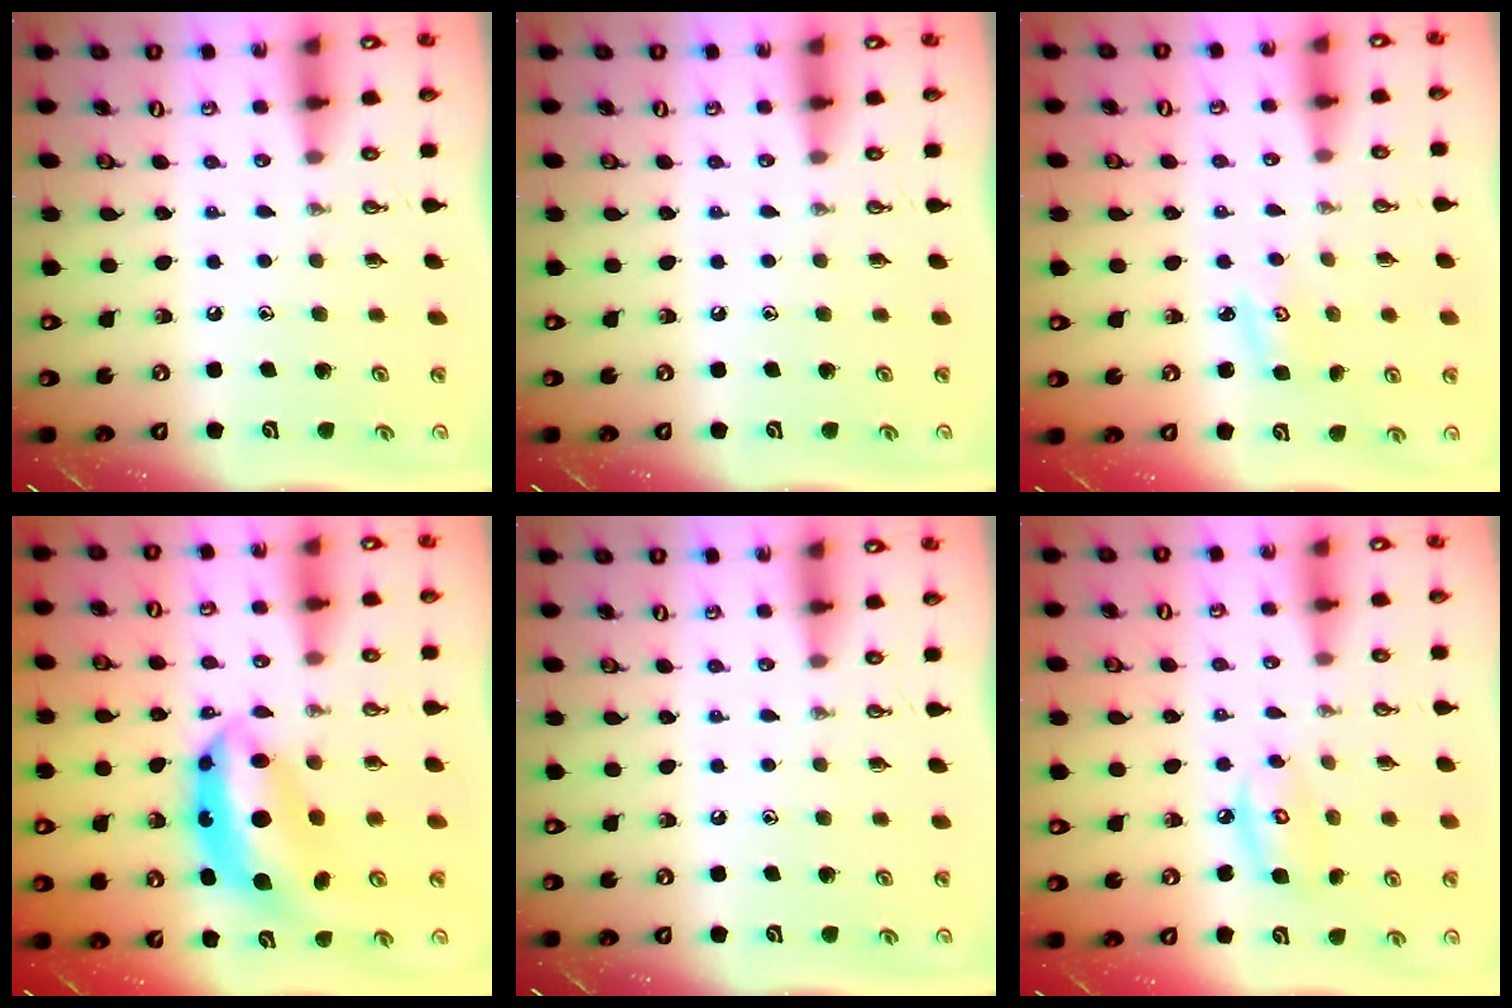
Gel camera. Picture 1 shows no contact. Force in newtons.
{"total": 0.0}
{"total": 2.7, "press": 2.7, "slide": 0.4}
{"total": 10.0, "press": 9.9, "slide": 1.2}
{"total": 0.0}
{"total": 7.1, "press": 7.0, "slide": 0.5}